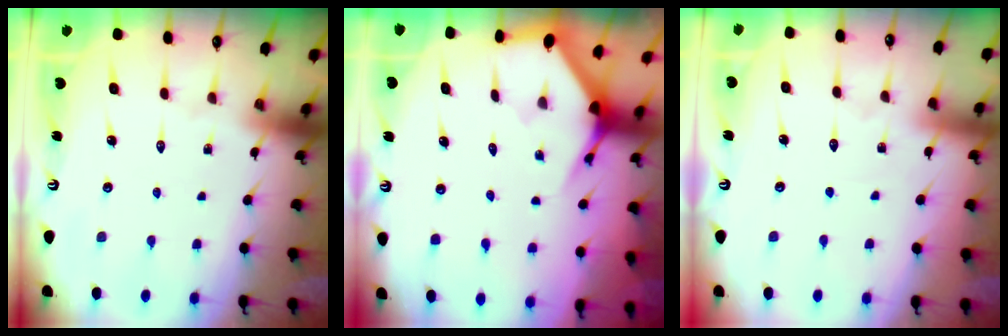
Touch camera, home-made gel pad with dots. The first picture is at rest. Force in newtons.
{"total": 3.4, "press": 3.4, "slide": 0.1}
{"total": 2.8, "press": 2.8, "slide": 0.3}